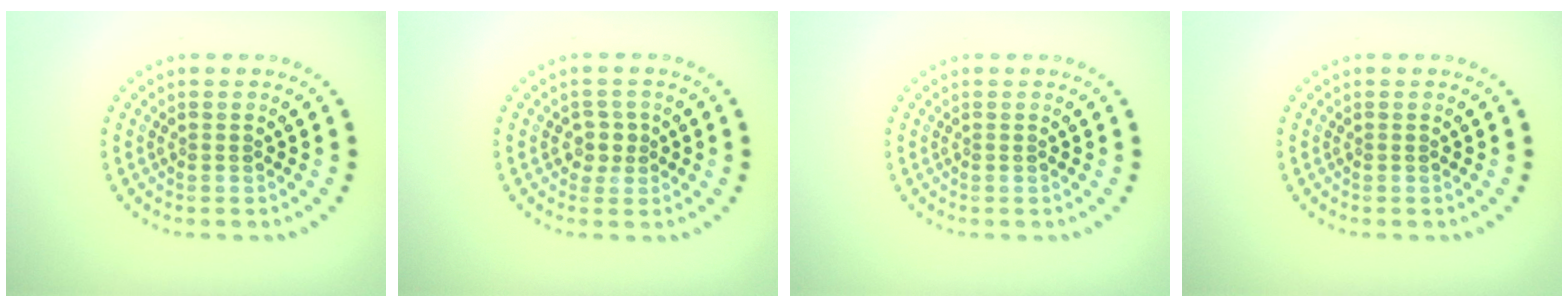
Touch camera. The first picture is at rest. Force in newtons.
{"total": 1.6, "press": 1.3, "slide": 1.0}
{"total": 0.0}
{"total": 0.0}